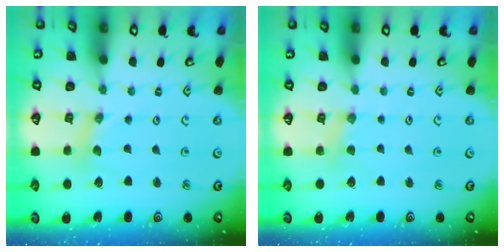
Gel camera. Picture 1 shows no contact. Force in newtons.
{"total": 2.8, "press": 2.7, "slide": 0.5}